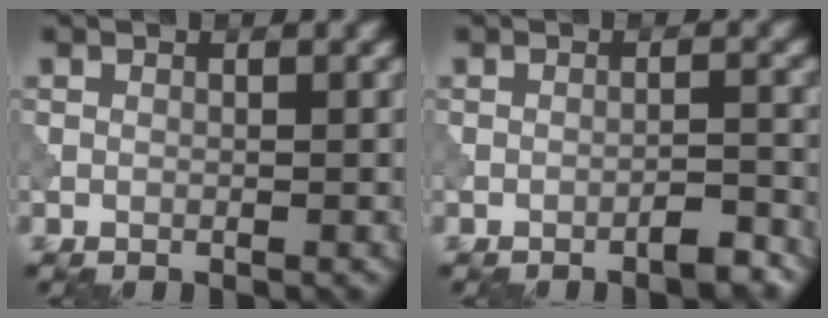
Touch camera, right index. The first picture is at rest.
{"total": 2.0, "force": [-1.6, 0.2, 1.3], "torque": [-0.017, 0.009, -0.027]}